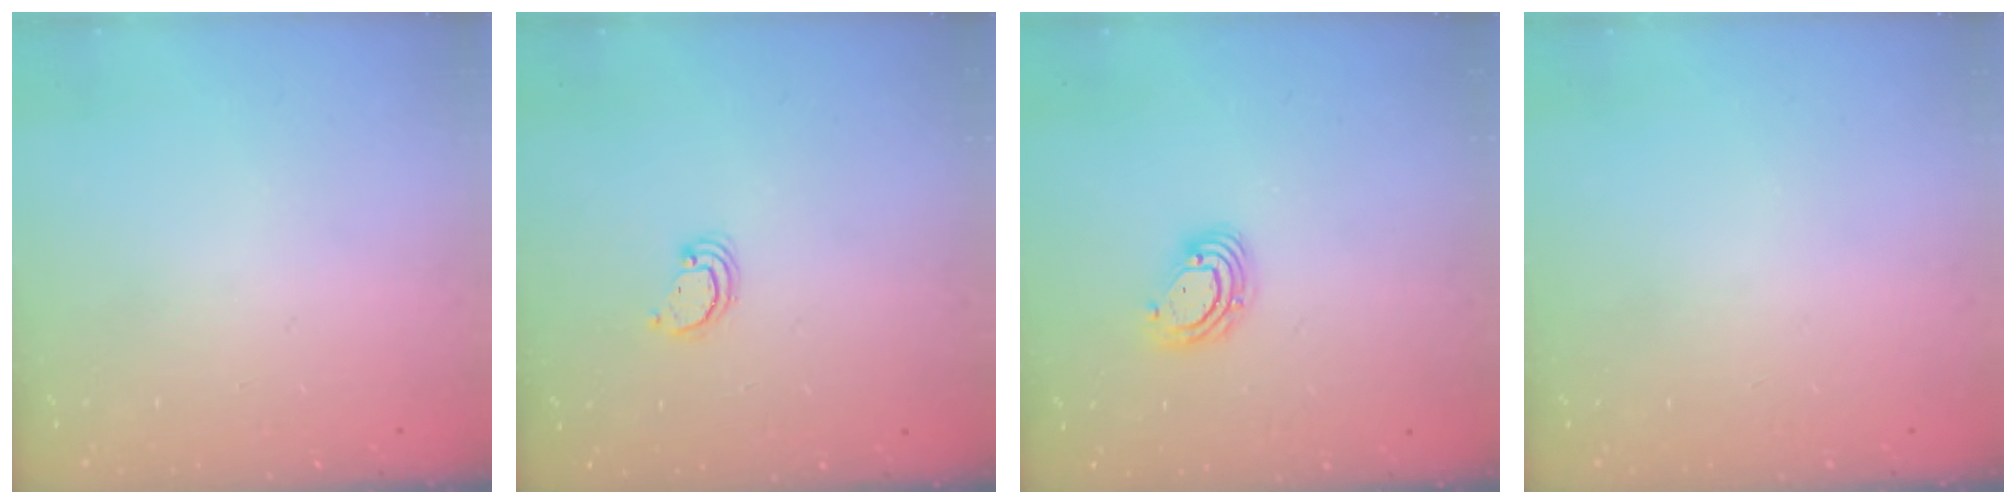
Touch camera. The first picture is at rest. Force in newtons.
{"total": 2.6, "press": 2.6, "slide": 0.2}
{"total": 6.4, "press": 6.3, "slide": 1.2}
{"total": 0.0}